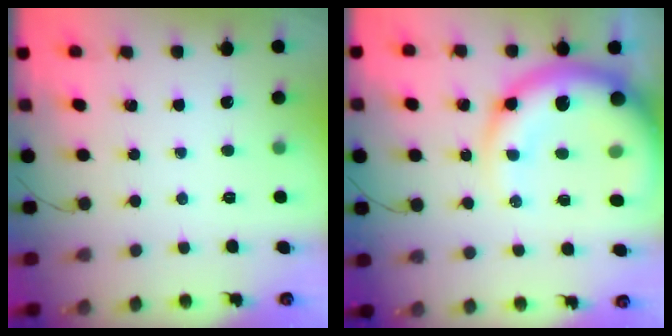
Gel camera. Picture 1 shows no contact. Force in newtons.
{"total": 20.1, "press": 19.5, "slide": 4.7}